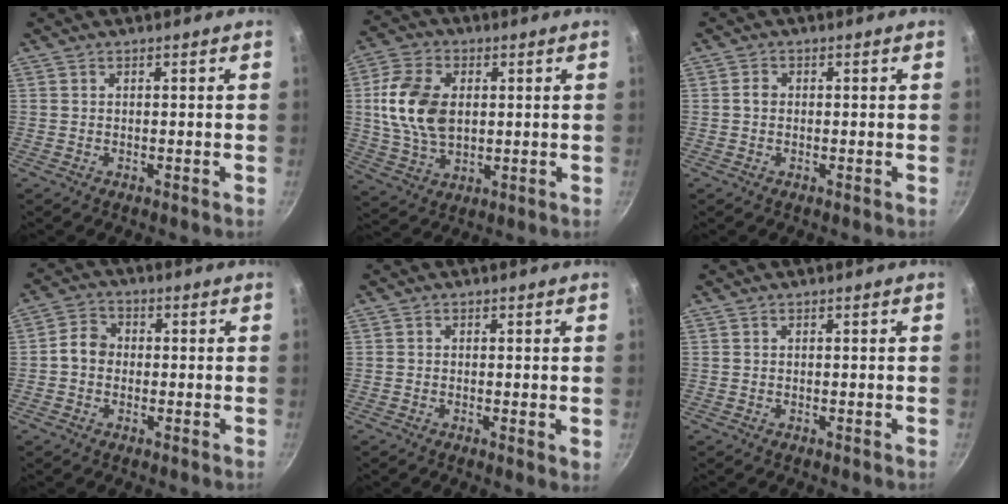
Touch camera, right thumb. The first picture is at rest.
{"total": 13.4, "force": [1.7, 8.8, 10.0], "torque": [-0.178, -0.002, 0.031]}
{"total": 1.6, "force": [0.0, 1.3, 0.9], "torque": [-0.014, 0.008, -0.001]}
{"total": 4.7, "force": [-0.4, 4.0, 2.4], "torque": [-0.025, 0.016, -0.019]}
{"total": 1.5, "force": [0.0, 0.5, 1.4], "torque": [-0.021, -0.004, -0.004]}
{"total": 0.0}